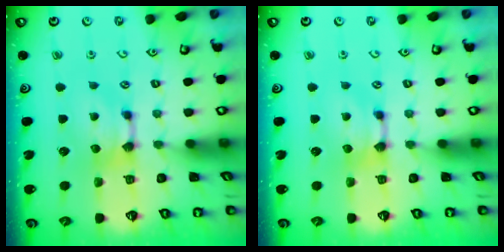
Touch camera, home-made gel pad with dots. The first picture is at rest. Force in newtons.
{"total": 0.0}